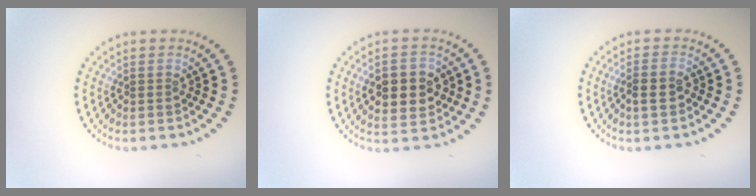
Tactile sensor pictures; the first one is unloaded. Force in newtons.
{"total": 4.3, "press": 4.3, "slide": 0.3}
{"total": 2.2, "press": 2.1, "slide": 0.7}